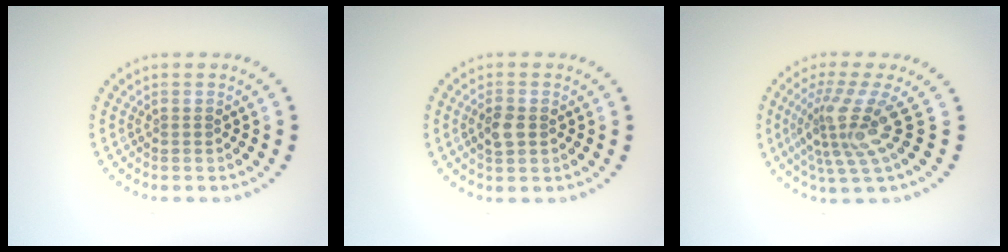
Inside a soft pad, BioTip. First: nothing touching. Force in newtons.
{"total": 1.9, "press": 1.9, "slide": 0.3}
{"total": 4.5, "press": 3.0, "slide": 3.4}